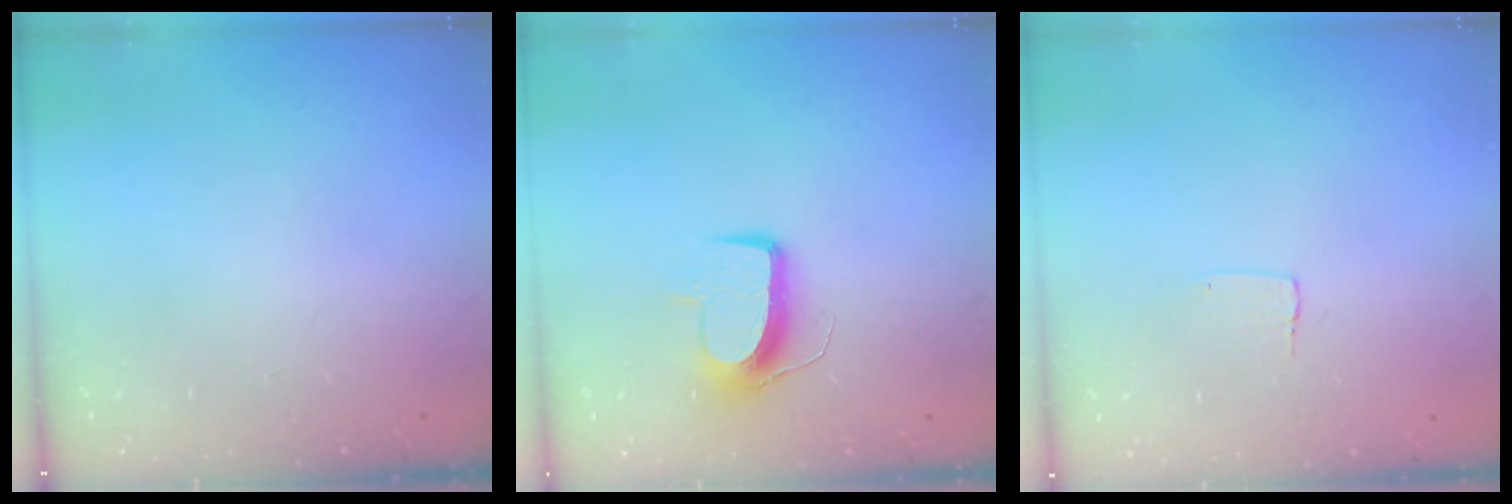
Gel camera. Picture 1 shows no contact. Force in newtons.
{"total": 9.8, "press": 9.8, "slide": 0.8}
{"total": 3.3, "press": 3.3, "slide": 0.1}